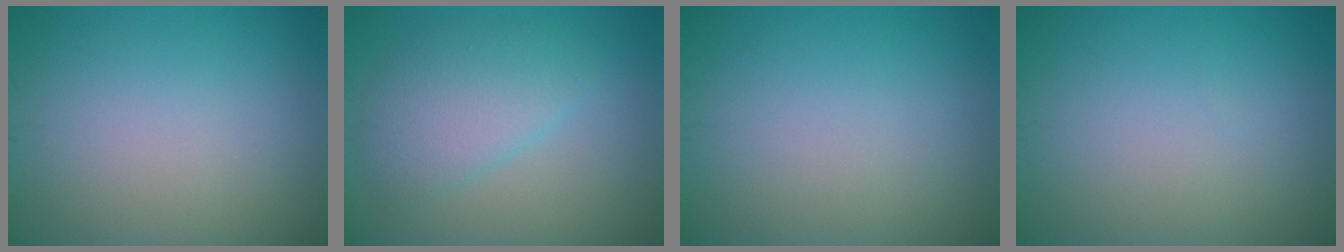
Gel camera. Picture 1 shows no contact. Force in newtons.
{"total": 4.0, "press": 4.0, "slide": 0.2}
{"total": 0.0}
{"total": 0.0}